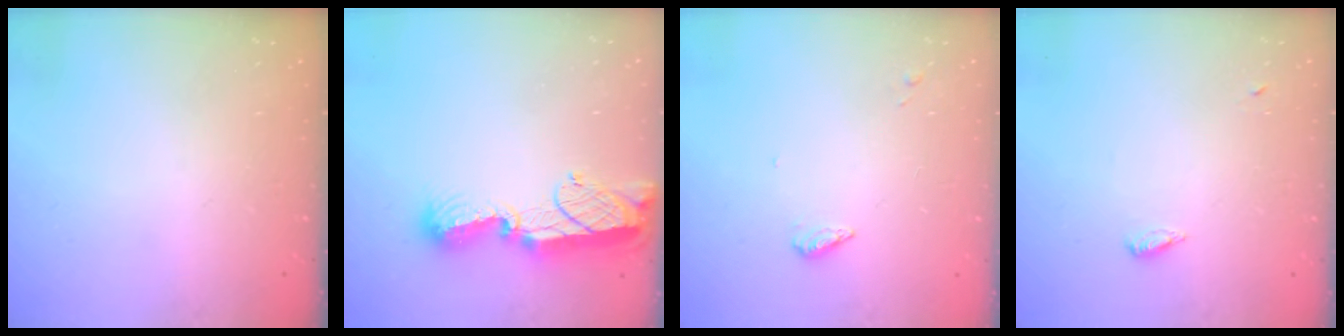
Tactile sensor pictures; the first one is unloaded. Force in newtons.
{"total": 12.4, "press": 12.4, "slide": 1.0}
{"total": 3.9, "press": 3.9, "slide": 0.5}
{"total": 3.1, "press": 3.0, "slide": 0.7}